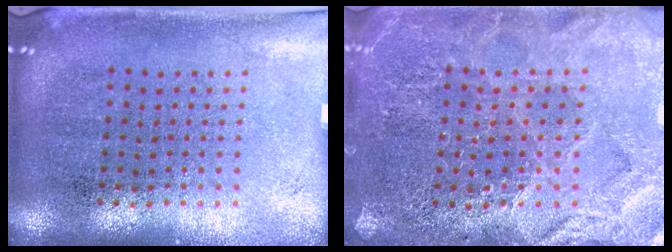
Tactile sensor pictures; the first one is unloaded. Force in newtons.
{"total": 3.4, "press": 3.4, "slide": 0.4}